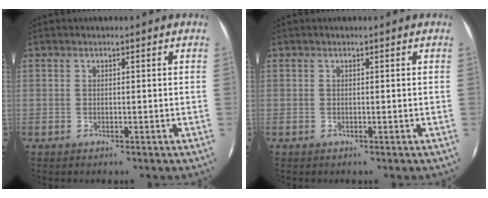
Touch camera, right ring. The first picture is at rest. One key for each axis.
{"total": 0.0}